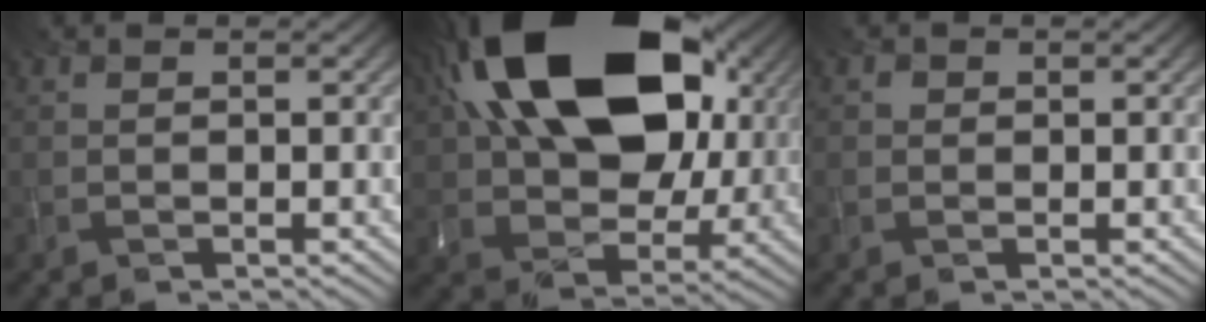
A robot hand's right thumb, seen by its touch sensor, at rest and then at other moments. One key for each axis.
{"total": 23.0, "fx": 9.0, "fy": 14.1, "fz": 15.7, "tx": -0.315, "ty": 0.032, "tz": 0.156}
{"total": 0.7, "fx": 0.2, "fy": 0.6, "fz": 0.1, "tx": 0.007, "ty": 0.004, "tz": -0.003}